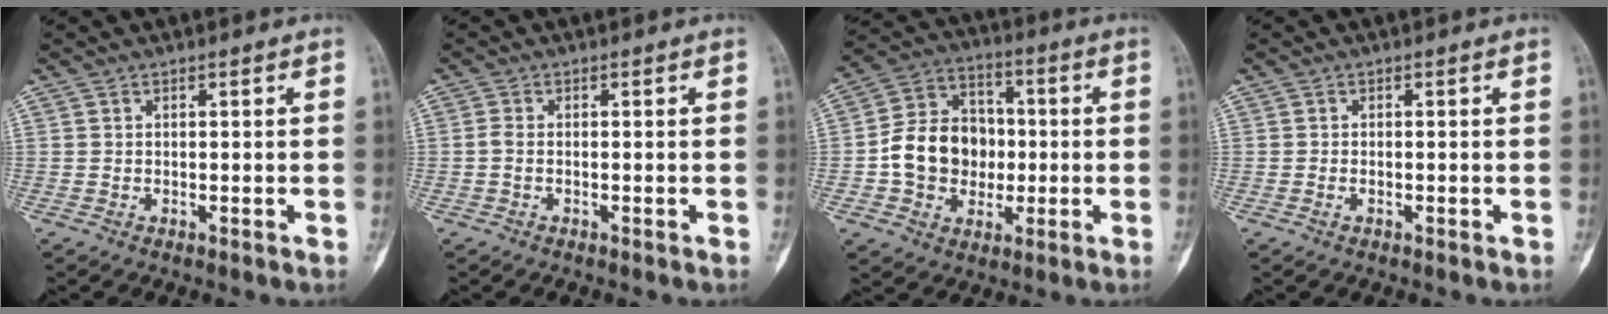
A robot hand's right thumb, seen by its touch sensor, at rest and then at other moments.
{"total": 1.4, "force": [-0.2, 0.8, 1.1], "torque": [-0.026, 0.000, -0.005]}
{"total": 14.3, "force": [-1.3, 11.8, 8.0], "torque": [-0.101, 0.032, -0.025]}
{"total": 0.8, "force": [-0.3, 0.5, 0.6], "torque": [-0.013, 0.003, -0.006]}